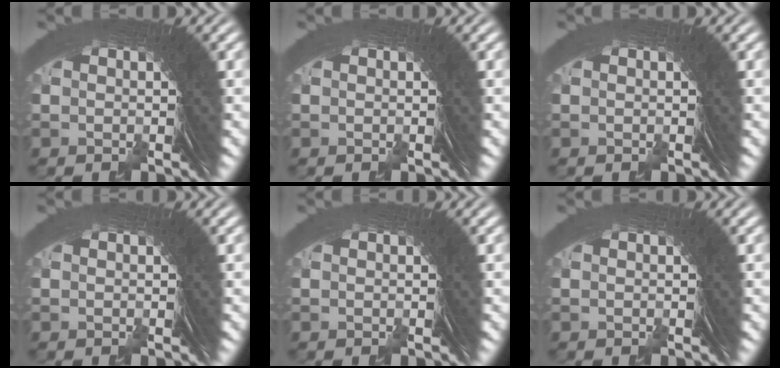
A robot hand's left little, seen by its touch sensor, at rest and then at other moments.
{"total": 0.0}
{"total": 0.0}
{"total": 0.0}
{"total": 0.0}
{"total": 0.0}